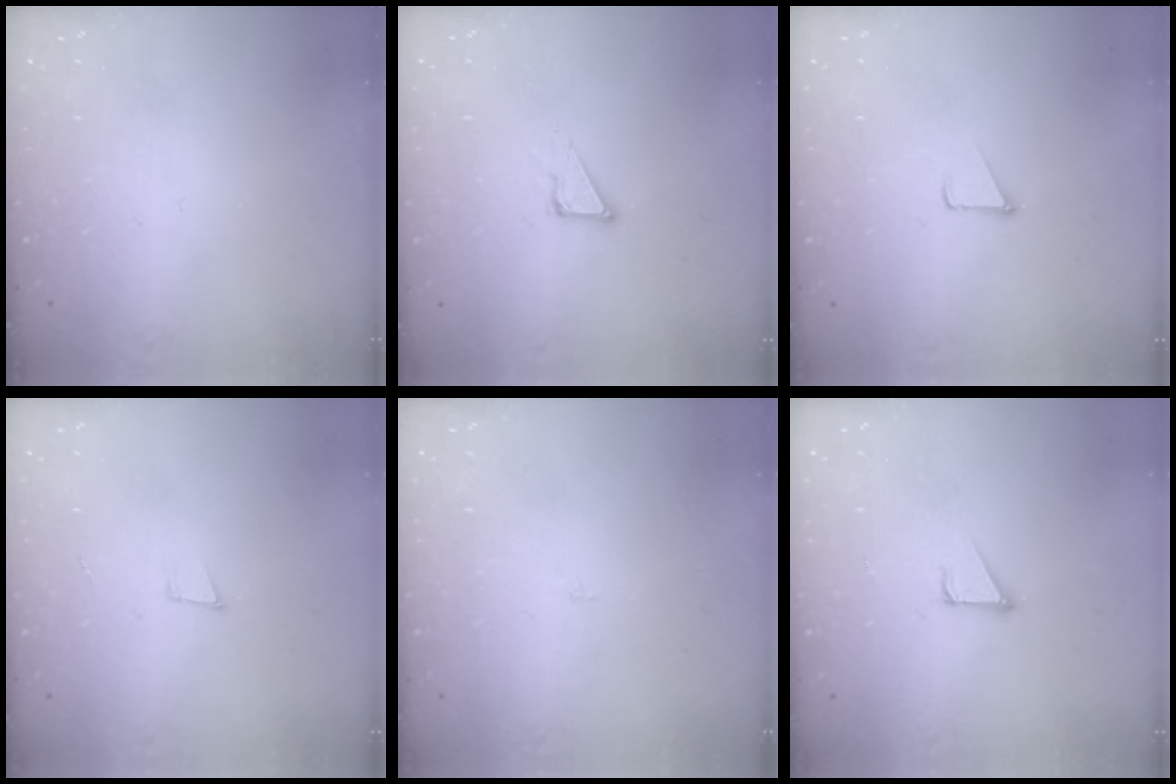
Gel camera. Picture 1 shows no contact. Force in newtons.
{"total": 3.3, "press": 3.3, "slide": 0.2}
{"total": 2.3, "press": 2.3, "slide": 0.2}
{"total": 3.7, "press": 2.5, "slide": 2.6}
{"total": 1.6, "press": 1.6, "slide": 0.1}
{"total": 2.1, "press": 2.1, "slide": 0.1}